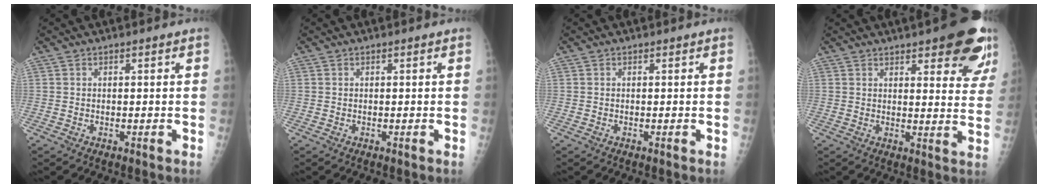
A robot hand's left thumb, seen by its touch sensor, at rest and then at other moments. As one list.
[{"total": 0.0}, {"total": 0.0}, {"total": 15.3, "force": [9.4, 4.8, 11.1], "torque": [-0.103, -0.042, 0.104]}]